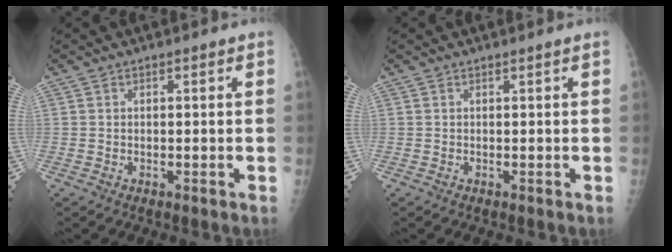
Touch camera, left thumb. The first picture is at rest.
{"total": 0.0}